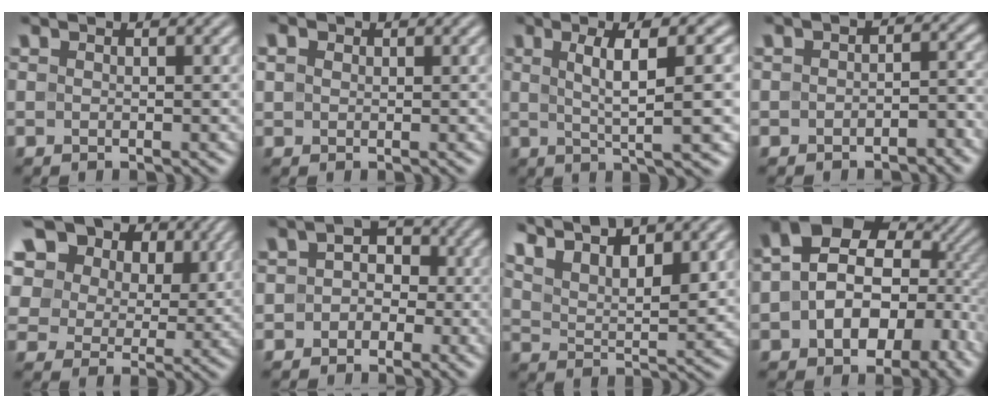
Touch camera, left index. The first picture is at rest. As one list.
[{"total": 1.4, "force": [0.6, 1.0, 0.6], "torque": [-0.015, 0.004, 0.008]}, {"total": 7.3, "force": [1.4, 1.5, 7.0], "torque": [-0.098, 0.009, 0.022]}, {"total": 3.4, "force": [-1.5, 2.2, 2.1], "torque": [-0.016, 0.005, -0.029]}, {"total": 16.5, "force": [9.0, 11.0, 8.4], "torque": [-0.197, 0.038, 0.171]}, {"total": 3.0, "force": [-1.0, 2.4, 1.5], "torque": [-0.005, 0.011, -0.025]}, {"total": 9.2, "force": [6.3, 3.6, 5.6], "torque": [-0.101, 0.024, 0.098]}, {"total": 15.3, "force": [-0.4, 10.7, 10.9], "torque": [-0.158, -0.018, 0.007]}]